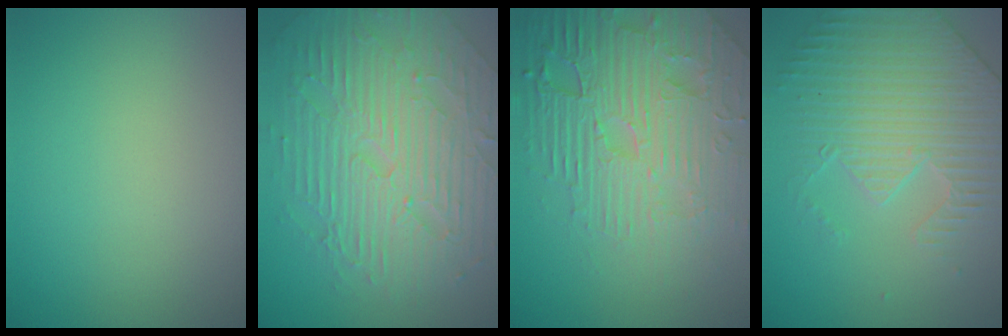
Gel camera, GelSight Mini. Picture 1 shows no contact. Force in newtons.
{"total": 9.8, "press": 6.5, "slide": 7.3}
{"total": 8.9, "press": 6.3, "slide": 6.2}
{"total": 4.2, "press": 4.2, "slide": 0.5}